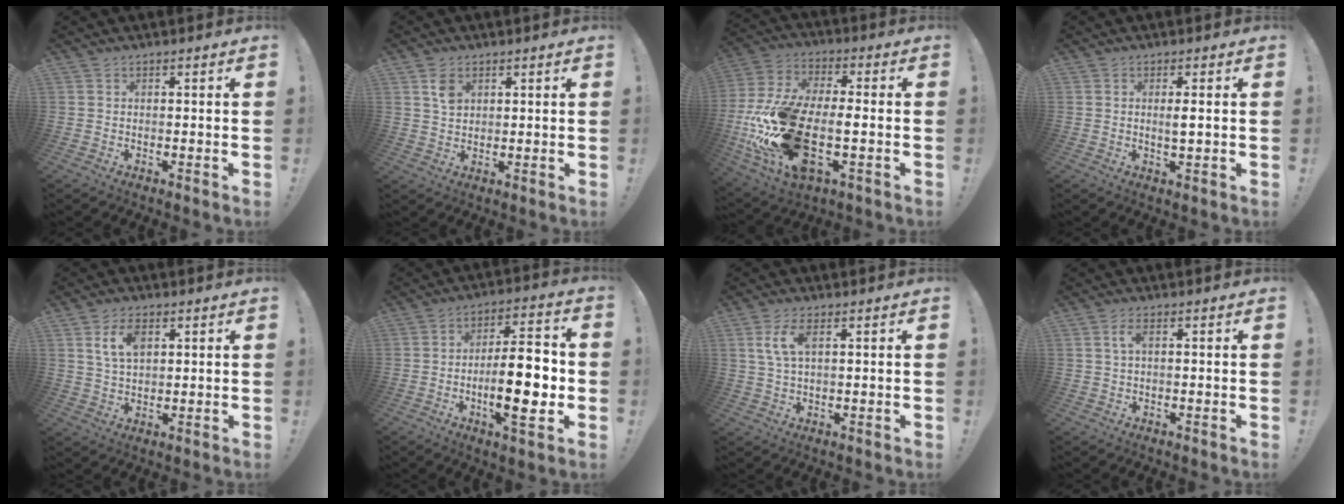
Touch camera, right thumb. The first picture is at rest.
{"total": 4.3, "force": [1.9, 2.9, 2.7], "torque": [-0.031, -0.007, 0.031]}
{"total": 24.2, "force": [-4.8, 12.9, 19.9], "torque": [-0.409, 0.017, -0.072]}
{"total": 2.5, "force": [0.5, 0.3, 2.4], "torque": [-0.030, -0.009, 0.005]}
{"total": 7.0, "force": [2.8, 4.0, 5.1], "torque": [-0.085, -0.003, 0.050]}
{"total": 17.3, "force": [-3.2, 5.8, 16.0], "torque": [-0.252, 0.005, -0.056]}
{"total": 6.0, "force": [2.2, 2.3, 5.1], "torque": [-0.102, 0.001, 0.036]}
{"total": 2.6, "force": [0.6, 0.8, 2.4], "torque": [-0.045, 0.003, 0.009]}